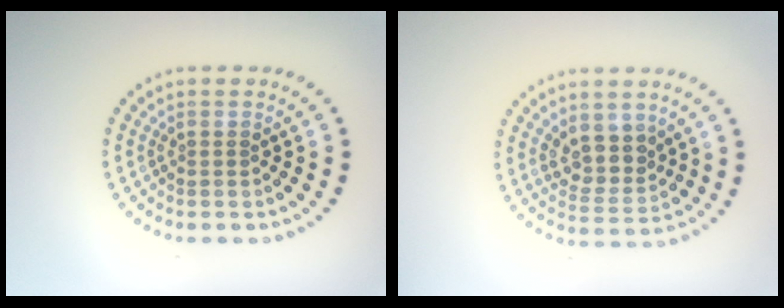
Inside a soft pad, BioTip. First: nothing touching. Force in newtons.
{"total": 3.3, "press": 2.9, "slide": 1.6}